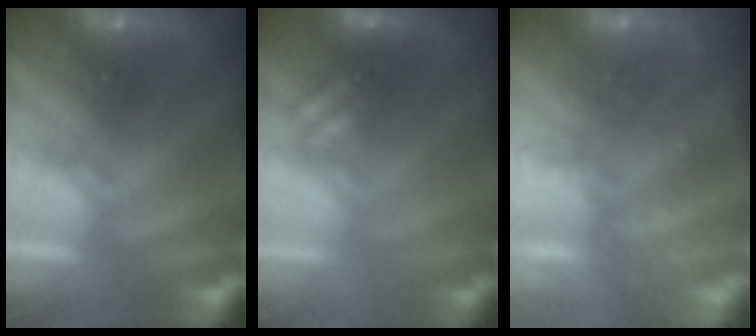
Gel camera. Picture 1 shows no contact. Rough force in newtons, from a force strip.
{"total": 2.5}
{"total": 2.2}